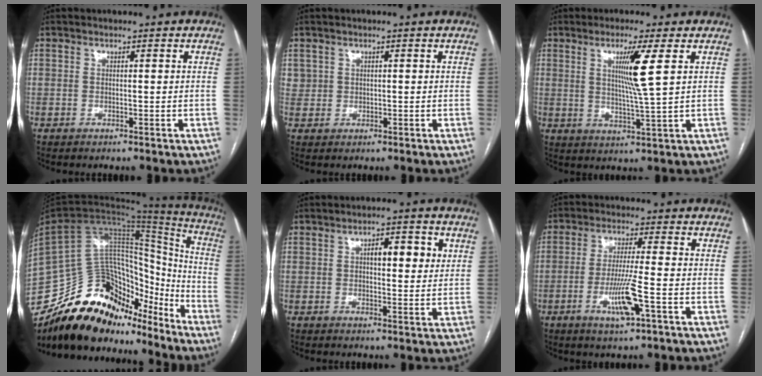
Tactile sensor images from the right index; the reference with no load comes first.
{"total": 1.8, "force": [0.8, 1.6, 0.2], "torque": [0.010, 0.006, 0.011]}
{"total": 6.9, "force": [2.3, -1.3, 6.4], "torque": [-0.116, -0.014, 0.044]}
{"total": 26.0, "force": [-21.1, 10.6, 10.9], "torque": [-0.209, 0.014, -0.343]}
{"total": 5.6, "force": [1.8, 1.9, 5.0], "torque": [-0.075, 0.009, 0.025]}
{"total": 7.8, "force": [-2.9, 0.0, 7.2], "torque": [-0.139, -0.012, -0.053]}